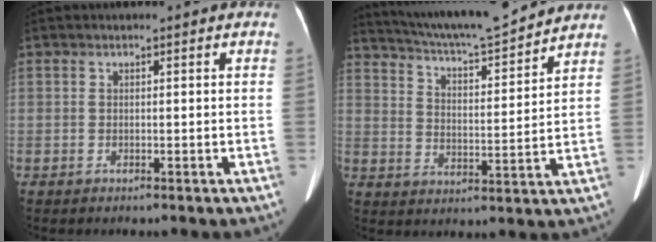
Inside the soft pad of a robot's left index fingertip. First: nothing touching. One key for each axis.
{"total": 15.9, "fx": 14.7, "fy": 0.7, "fz": 5.9, "tx": -0.104, "ty": -0.005, "tz": 0.227}